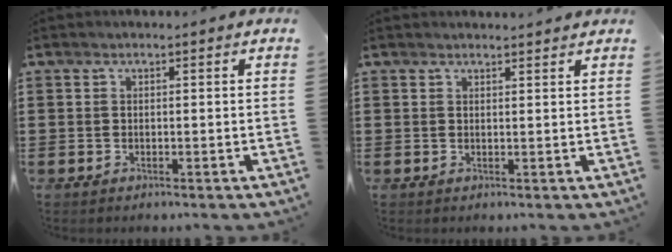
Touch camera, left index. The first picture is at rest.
{"total": 1.4, "force": [1.3, 0.1, 0.2], "torque": [-0.006, 0.000, 0.026]}